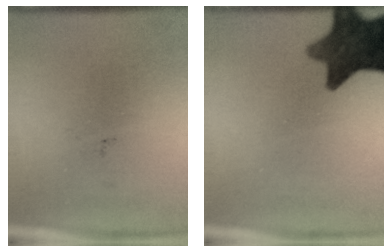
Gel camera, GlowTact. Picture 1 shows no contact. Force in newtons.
{"total": 11.2}